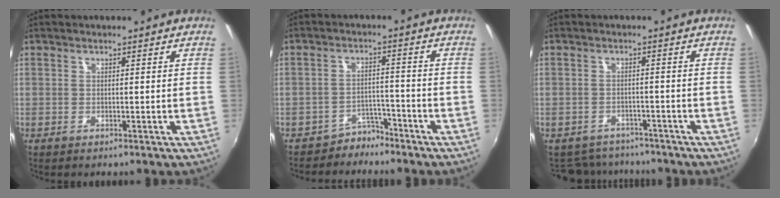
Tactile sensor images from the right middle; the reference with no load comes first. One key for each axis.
{"total": 4.1, "fx": -3.6, "fy": 1.9, "fz": 0.1, "tx": -0.004, "ty": 0.010, "tz": -0.061}
{"total": 7.7, "fx": -6.9, "fy": 3.3, "fz": 1.3, "tx": -0.042, "ty": -0.001, "tz": -0.100}